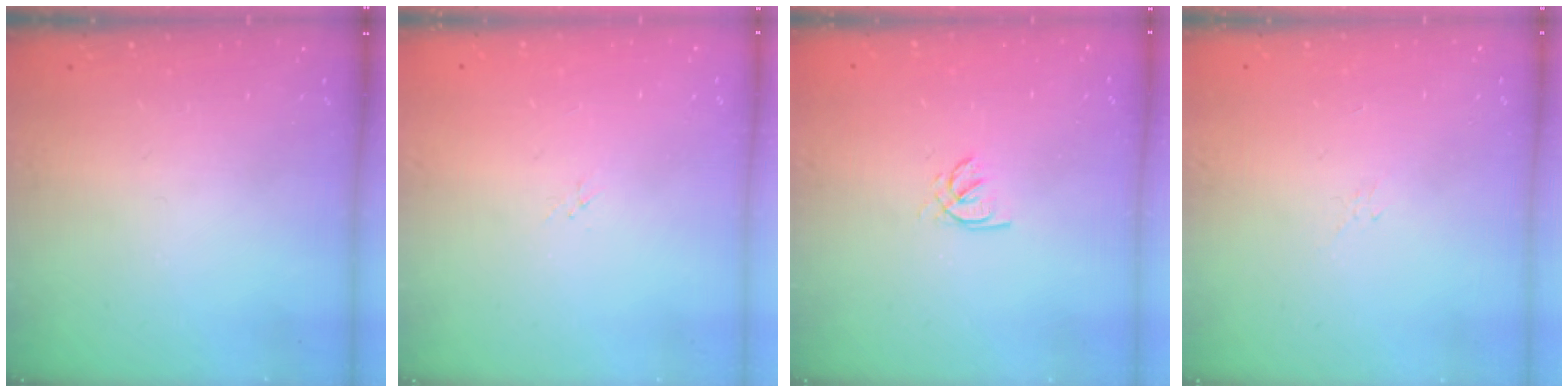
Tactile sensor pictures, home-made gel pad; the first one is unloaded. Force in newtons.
{"total": 1.7, "press": 1.6, "slide": 0.2}
{"total": 1.9, "press": 1.8, "slide": 0.4}
{"total": 2.1, "press": 2.0, "slide": 0.6}